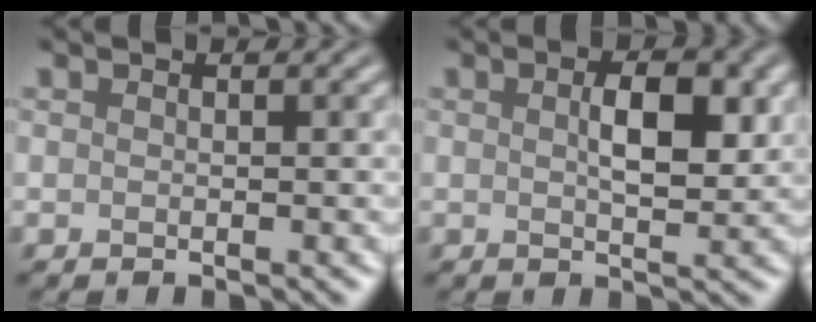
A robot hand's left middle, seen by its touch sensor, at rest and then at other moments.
{"total": 4.0, "force": [0.8, 1.6, 3.6], "torque": [-0.066, 0.001, 0.015]}